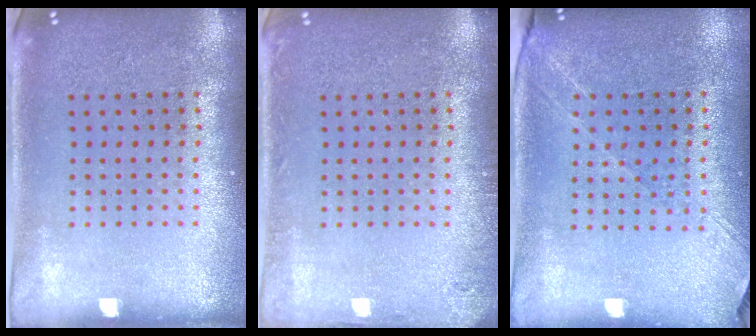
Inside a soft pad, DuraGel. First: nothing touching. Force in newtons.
{"total": 1.2, "press": 1.2, "slide": 0.1}
{"total": 1.3, "press": 1.2, "slide": 0.6}